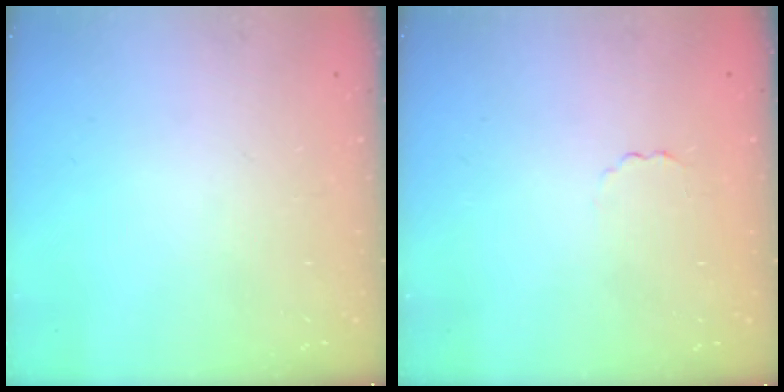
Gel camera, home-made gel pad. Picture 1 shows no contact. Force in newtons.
{"total": 1.4, "press": 1.3, "slide": 0.4}